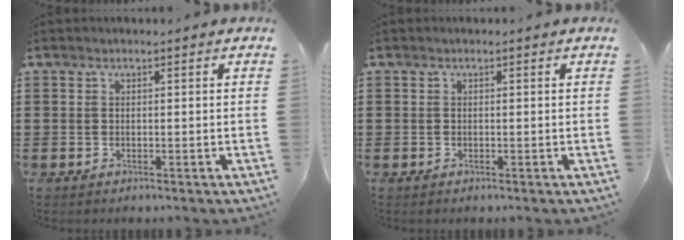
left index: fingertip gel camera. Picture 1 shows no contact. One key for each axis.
{"total": 0.0}